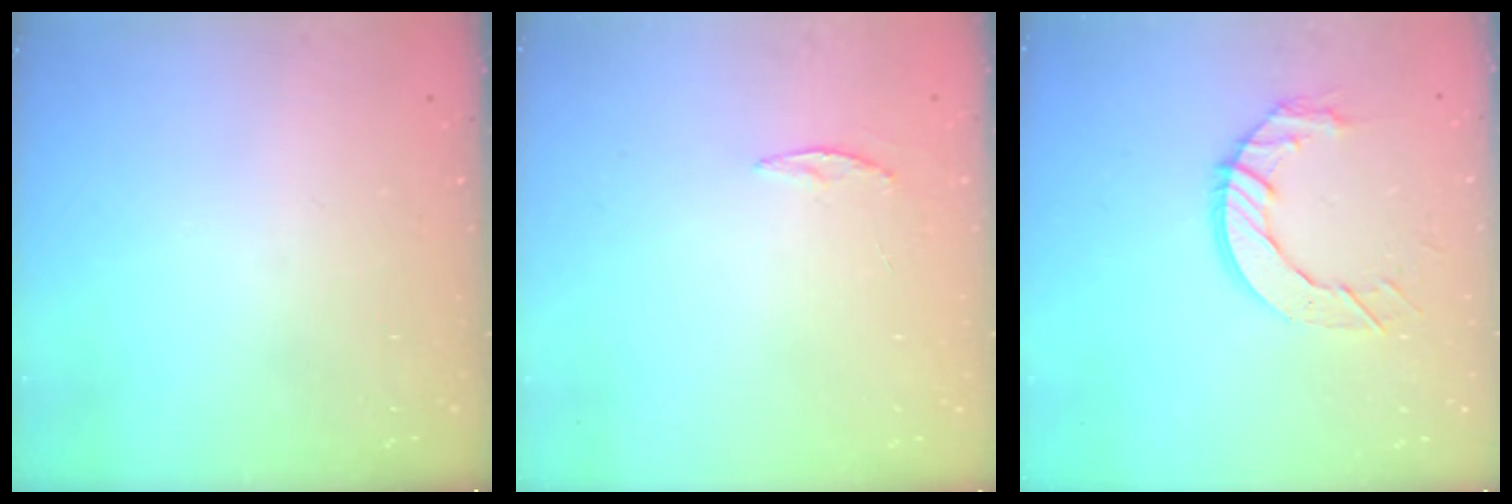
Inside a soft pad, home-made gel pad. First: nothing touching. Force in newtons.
{"total": 3.3, "press": 3.3, "slide": 0.4}
{"total": 9.1, "press": 9.1, "slide": 0.5}